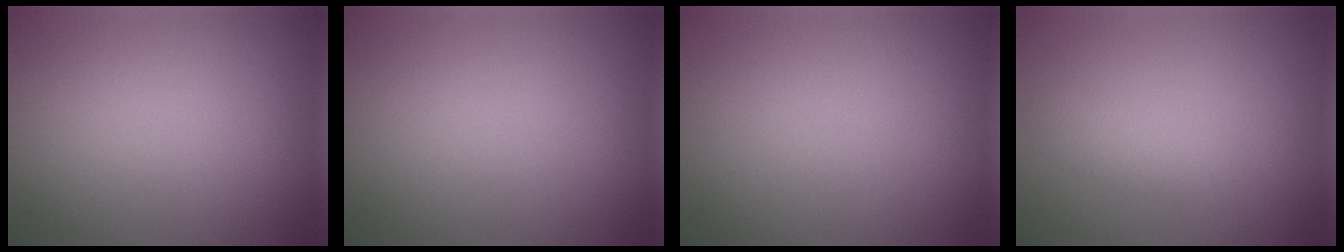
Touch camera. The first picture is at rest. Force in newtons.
{"total": 0.0}
{"total": 0.0}
{"total": 1.5, "press": 1.5, "slide": 0.1}